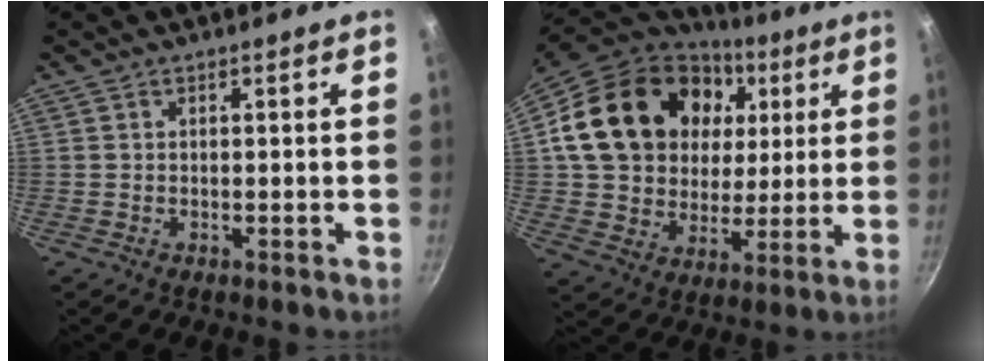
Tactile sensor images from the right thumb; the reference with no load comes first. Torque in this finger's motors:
{"motor_torque": [0.67, 4.34, 0.84, -0.48, 0.50]}